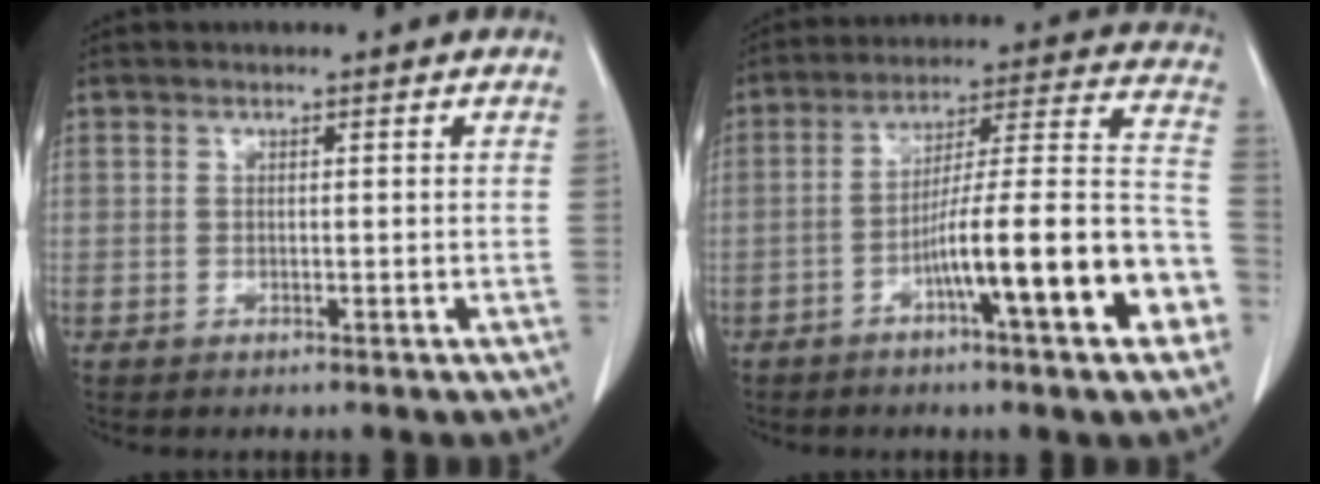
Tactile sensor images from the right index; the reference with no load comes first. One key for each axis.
{"total": 17.2, "fx": -6.7, "fy": 1.3, "fz": 15.8, "tx": -0.221, "ty": 0.020, "tz": -0.103}